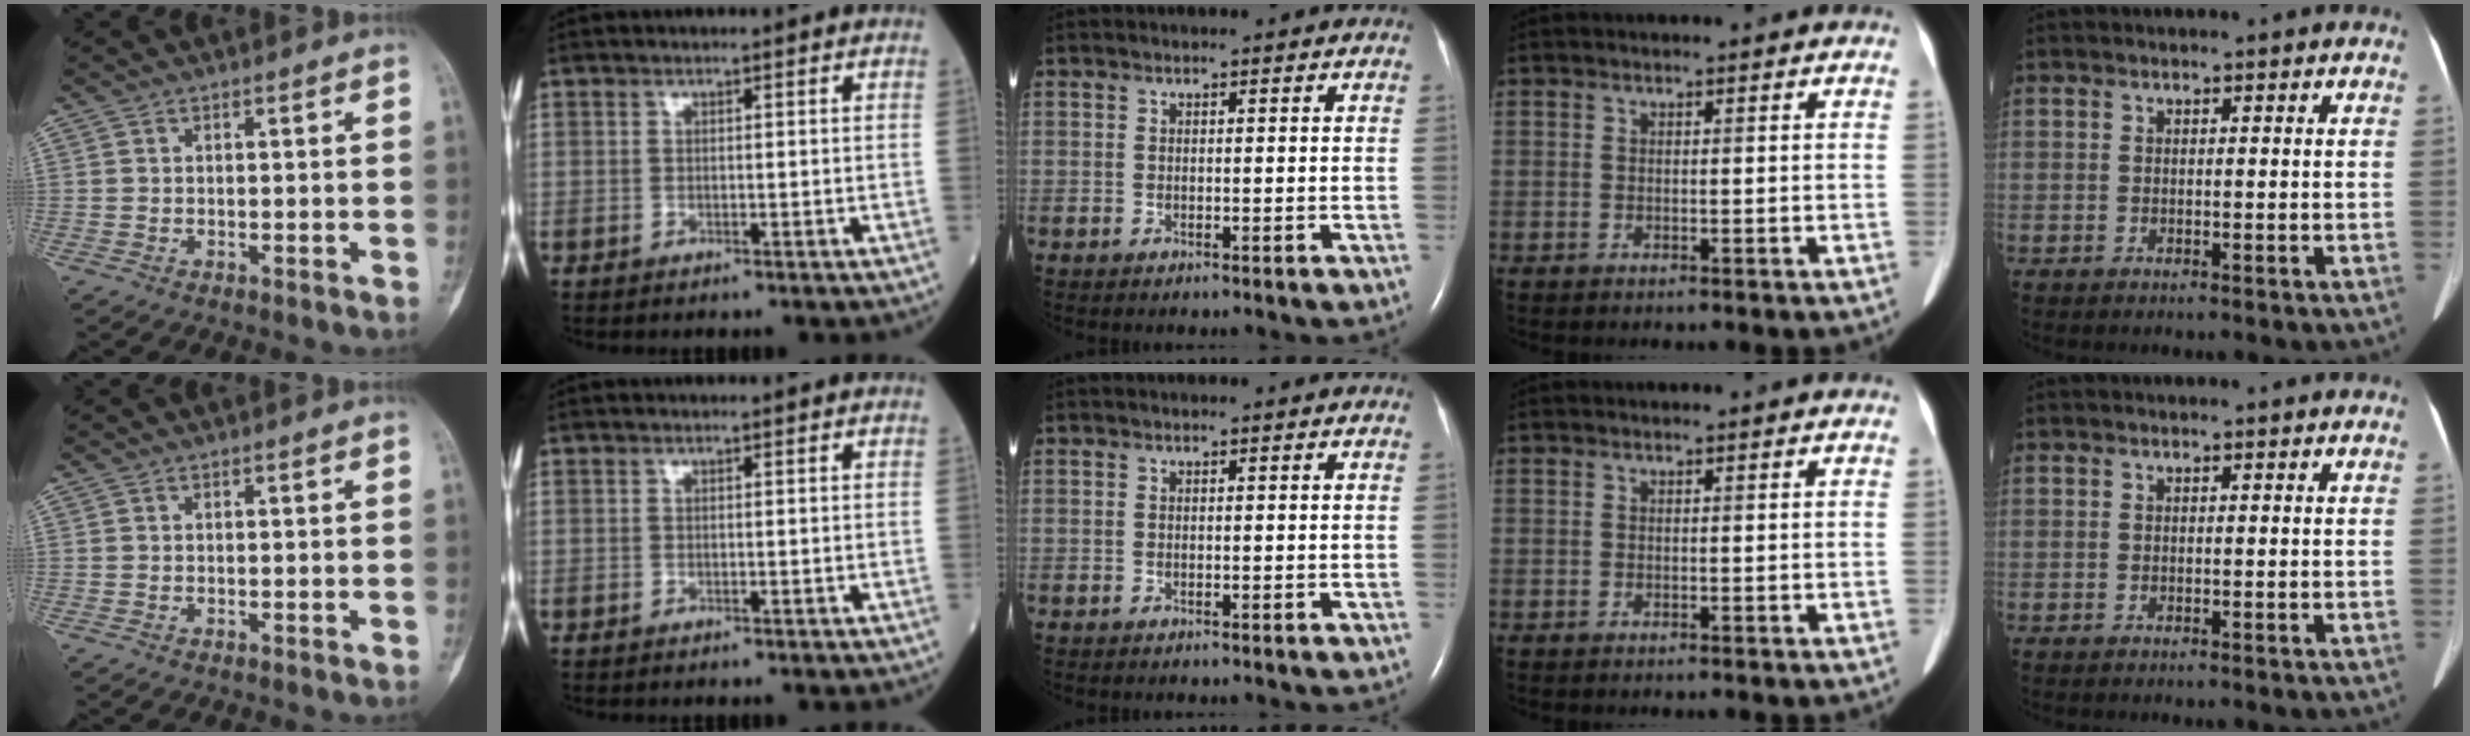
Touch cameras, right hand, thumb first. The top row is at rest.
{}